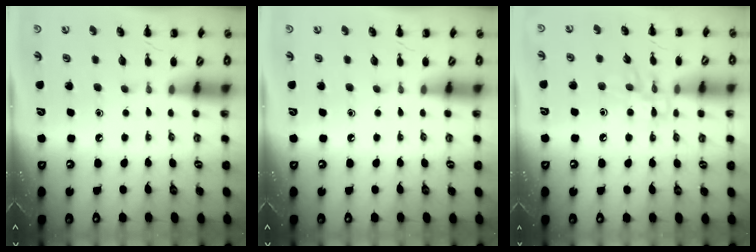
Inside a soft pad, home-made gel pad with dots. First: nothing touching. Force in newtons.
{"total": 0.0}
{"total": 8.7, "press": 8.7, "slide": 0.2}